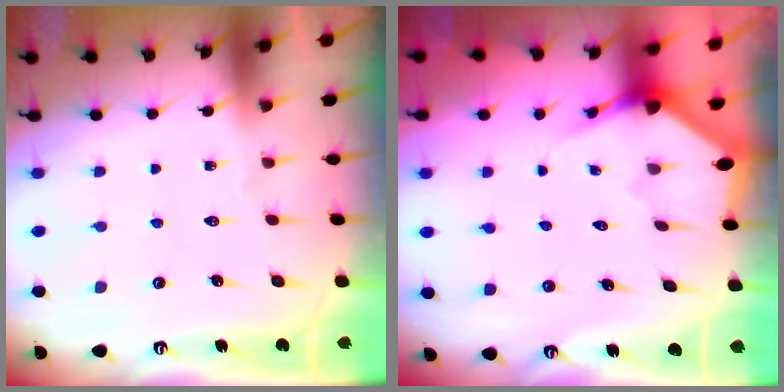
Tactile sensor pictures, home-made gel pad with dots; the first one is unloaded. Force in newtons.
{"total": 3.1, "press": 3.1, "slide": 0.2}